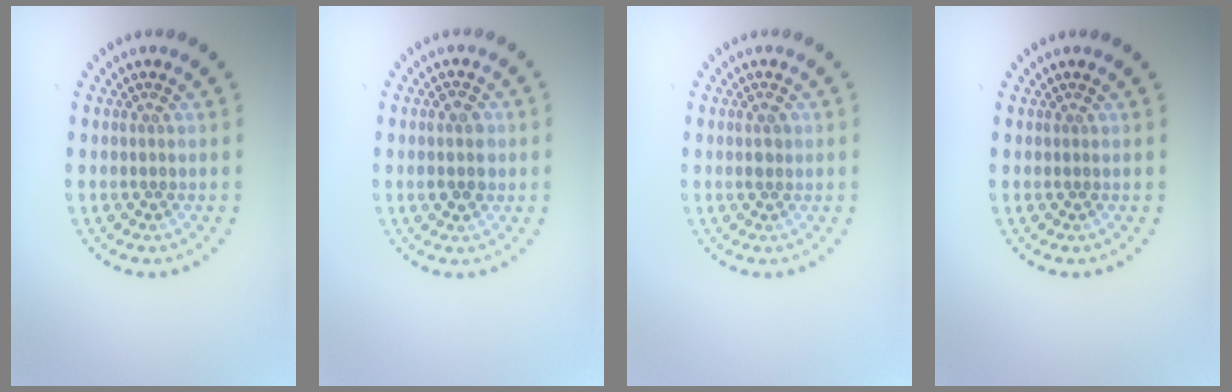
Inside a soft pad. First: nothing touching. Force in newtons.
{"total": 2.8, "press": 2.8, "slide": 0.1}
{"total": 0.9, "press": 0.9, "slide": 0.1}
{"total": 0.0}